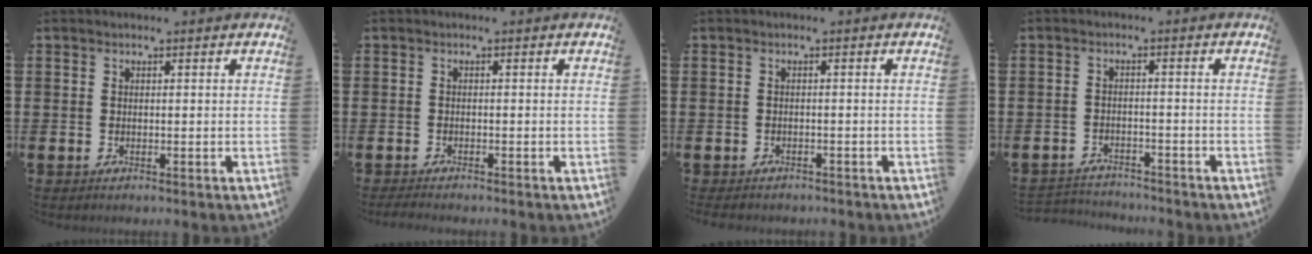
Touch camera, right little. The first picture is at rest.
{"total": 0.8, "force": [-0.7, 0.1, 0.4], "torque": [-0.009, -0.001, -0.014]}
{"total": 0.7, "force": [-0.7, 0.3, 0.1], "torque": [-0.006, 0.000, -0.015]}
{"total": 2.5, "force": [-2.4, 0.2, -0.3], "torque": [-0.003, 0.000, -0.054]}